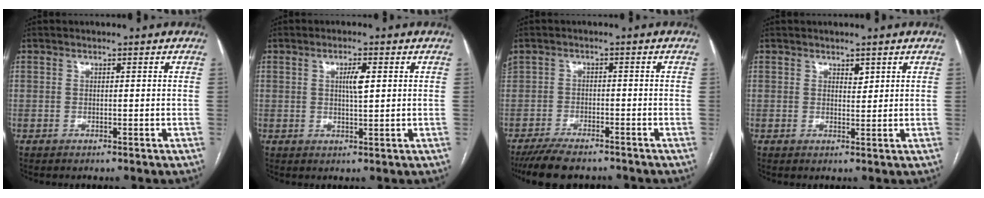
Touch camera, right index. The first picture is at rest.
{"total": 3.0, "force": [0.8, 0.5, 2.9], "torque": [-0.052, 0.001, 0.013]}
{"total": 10.2, "force": [-8.5, 3.4, 4.5], "torque": [-0.094, -0.010, -0.132]}
{"total": 1.4, "force": [0.9, 0.7, 0.8], "torque": [-0.012, -0.002, 0.016]}